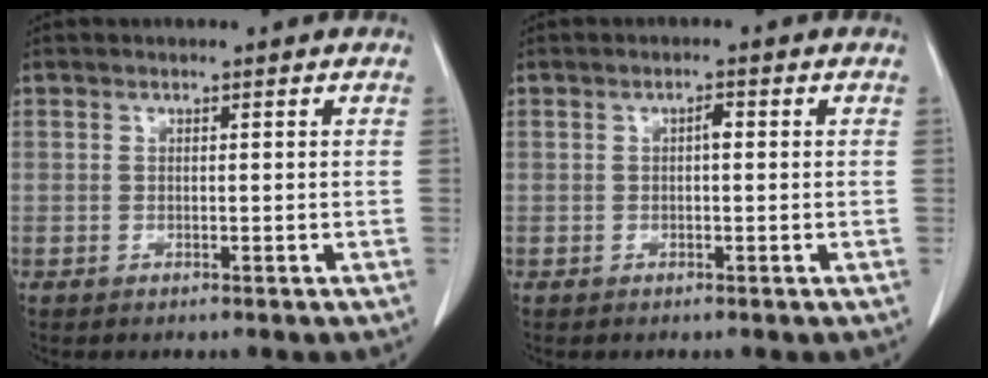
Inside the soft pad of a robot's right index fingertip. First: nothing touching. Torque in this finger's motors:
{"motor_torque": [0.17, 0.08, 0.08, 0.03]}